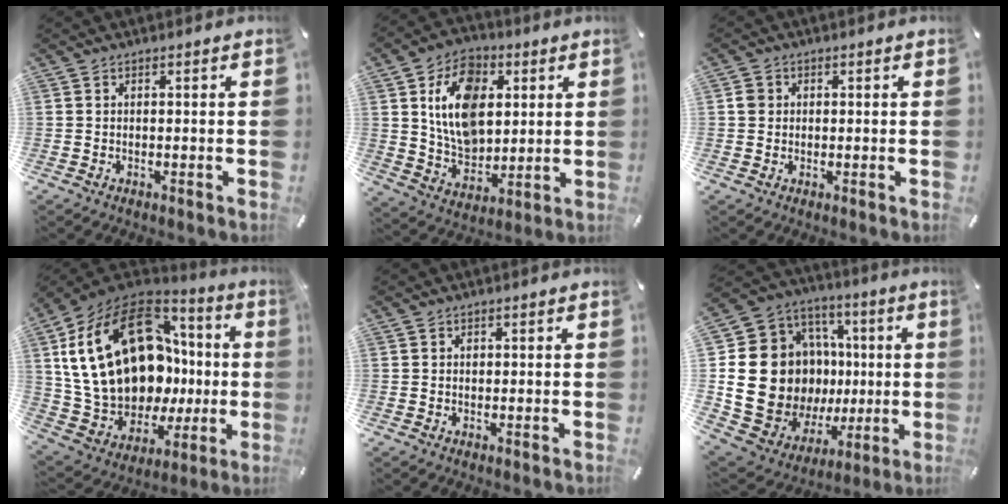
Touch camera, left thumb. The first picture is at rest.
{"total": 14.8, "force": [3.9, 11.0, 9.1], "torque": [-0.163, 0.000, 0.068]}
{"total": 2.0, "force": [0.2, 2.0, 0.5], "torque": [-0.003, 0.002, -0.001]}
{"total": 27.2, "force": [4.9, 18.7, 19.2], "torque": [-0.382, -0.037, 0.120]}
{"total": 0.6, "force": [0.1, 0.5, 0.3], "torque": [-0.006, 0.001, 0.001]}
{"total": 23.4, "force": [0.0, 18.9, 13.8], "torque": [-0.266, -0.026, 0.044]}